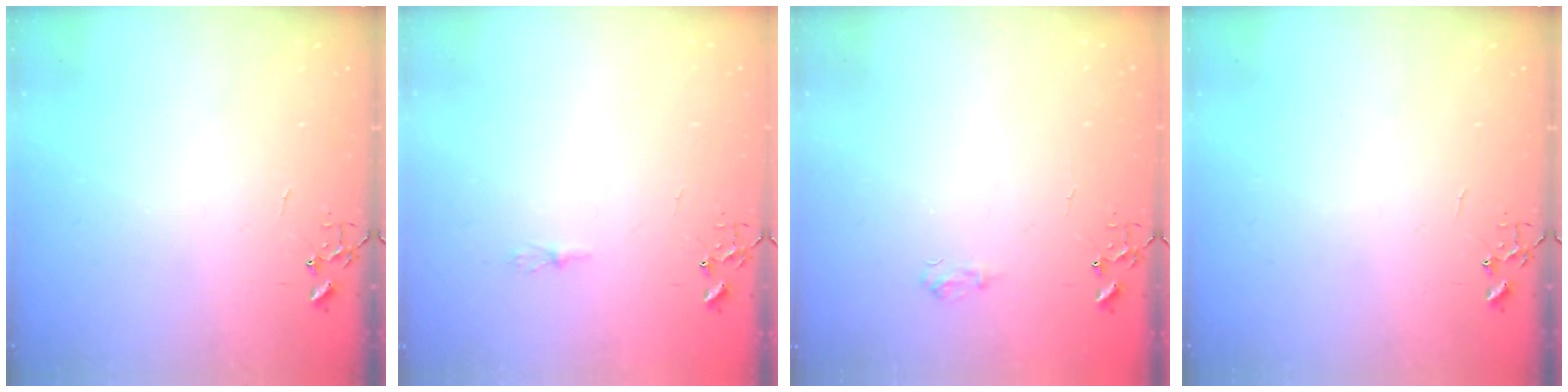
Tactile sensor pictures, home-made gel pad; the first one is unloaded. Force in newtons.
{"total": 4.7, "press": 4.6, "slide": 0.6}
{"total": 5.7, "press": 5.7, "slide": 0.6}
{"total": 0.0}